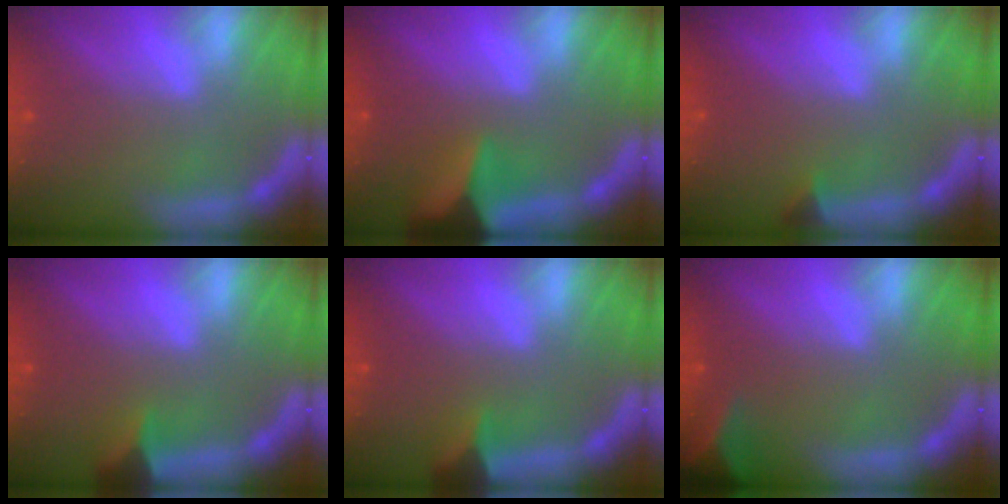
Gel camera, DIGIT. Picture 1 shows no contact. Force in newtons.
{"total": 6.5}
{"total": 0.9}
{"total": 2.4}
{"total": 2.4}
{"total": 5.0}